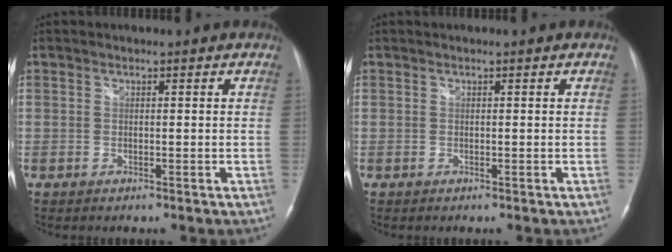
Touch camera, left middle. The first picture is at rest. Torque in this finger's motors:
{"motor_torque": [-0.03, -0.03, 0.05, 0.00]}